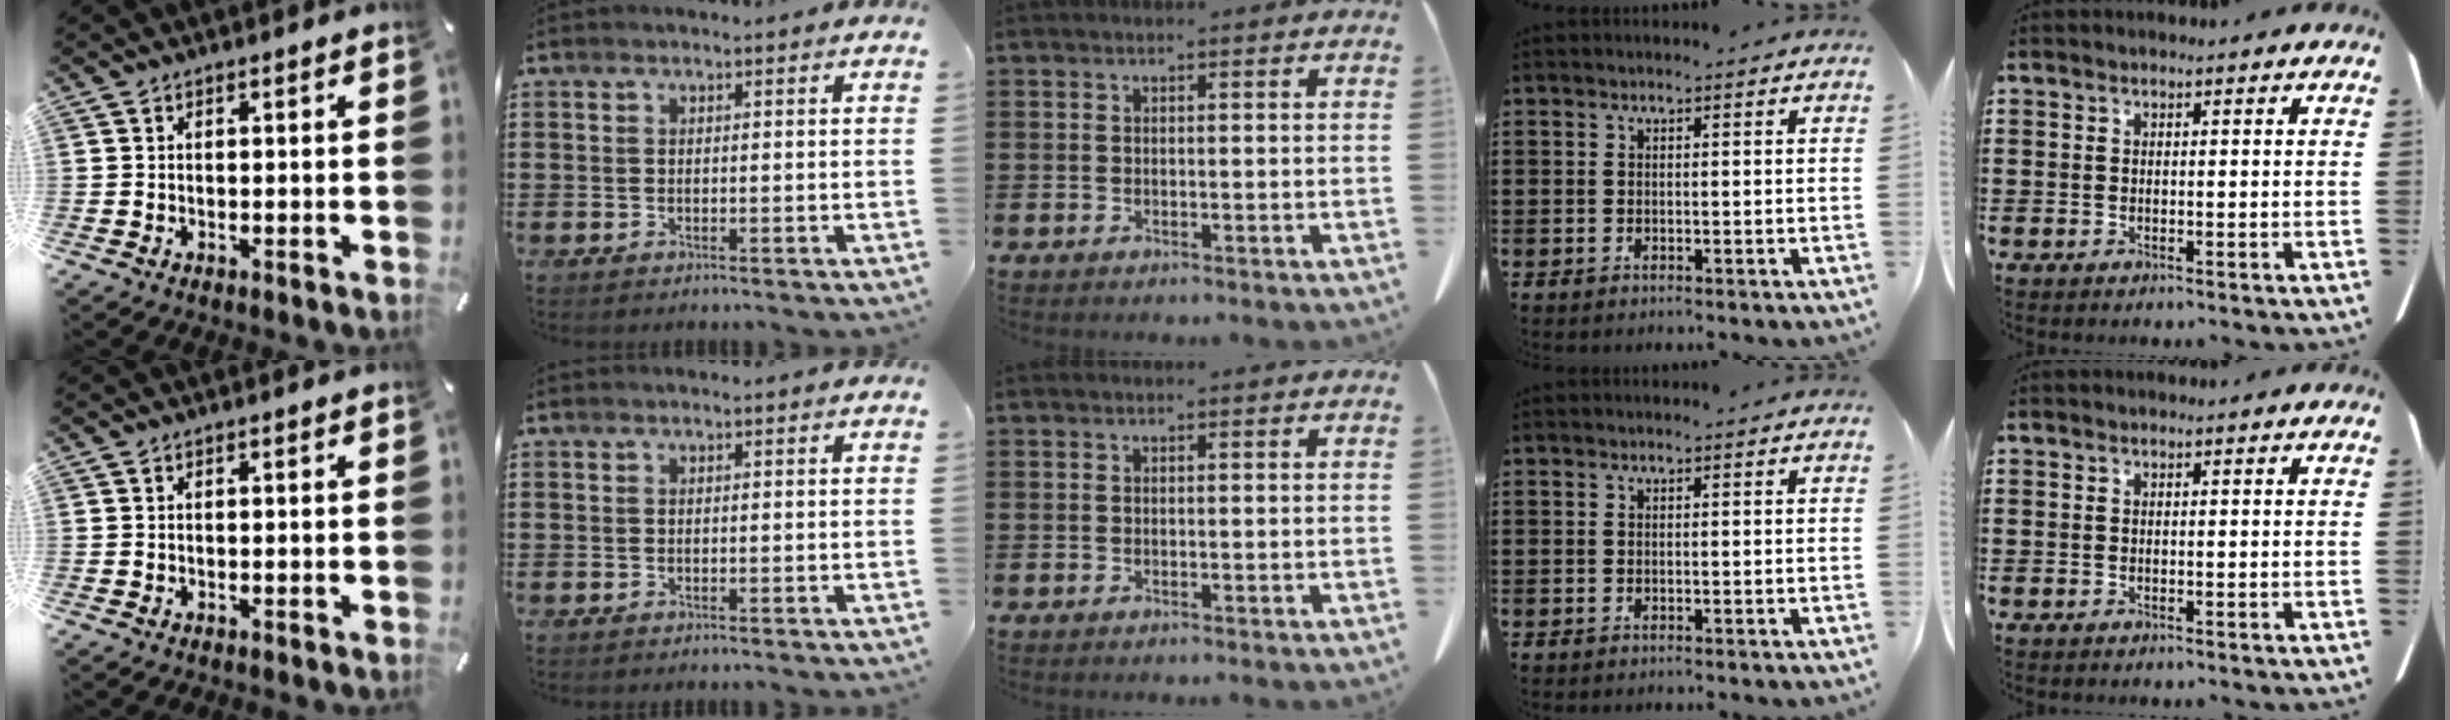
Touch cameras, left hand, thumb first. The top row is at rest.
{}